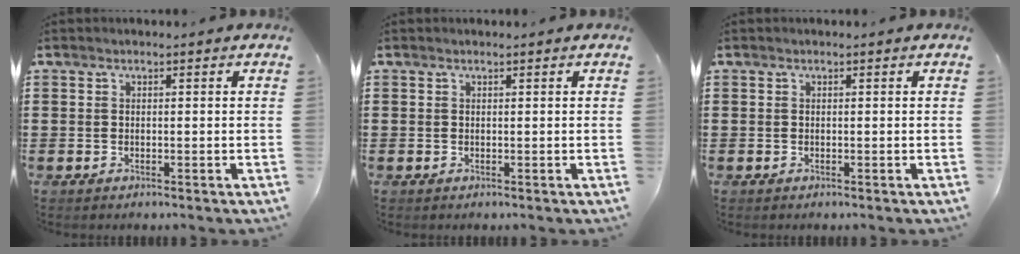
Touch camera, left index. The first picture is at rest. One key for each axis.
{"total": 0.0}
{"total": 0.0}